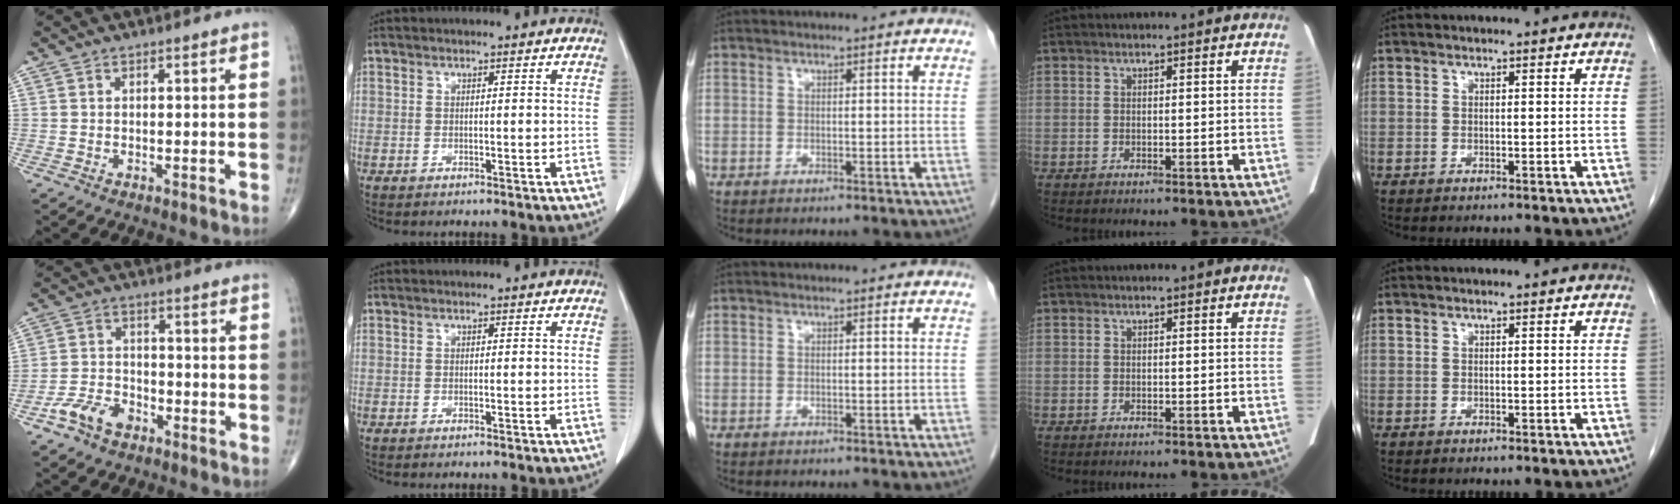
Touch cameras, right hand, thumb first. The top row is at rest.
{"thumb": {"total": 6.7, "force": [-4.0, 4.1, 3.4], "torque": [-0.055, 0.027, -0.075]}}